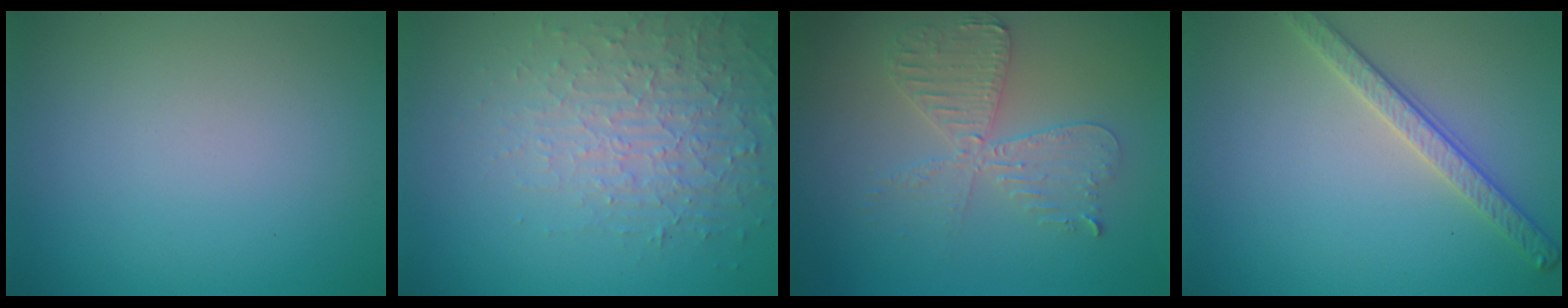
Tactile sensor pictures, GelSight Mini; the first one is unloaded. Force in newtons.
{"total": 3.9, "press": 3.5, "slide": 1.8}
{"total": 4.1, "press": 3.6, "slide": 1.9}
{"total": 2.8, "press": 2.7, "slide": 0.7}